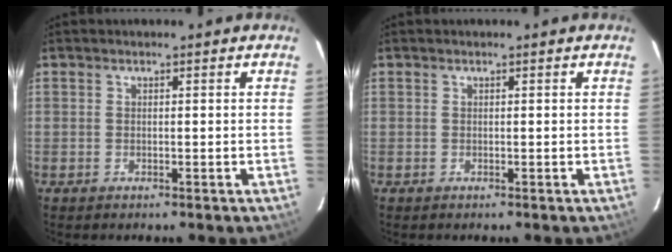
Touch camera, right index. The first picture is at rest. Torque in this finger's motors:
{"motor_torque": [0.00, 0.00, 0.00, 0.00]}